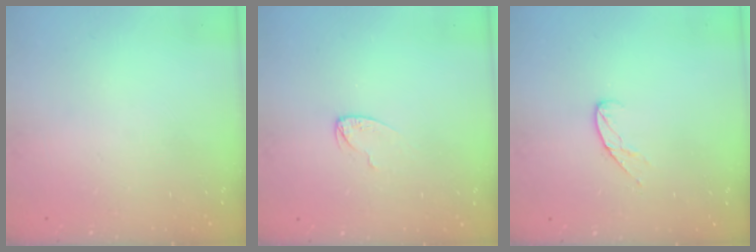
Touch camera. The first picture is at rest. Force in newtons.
{"total": 3.7, "press": 3.6, "slide": 0.3}
{"total": 7.7, "press": 7.6, "slide": 0.6}